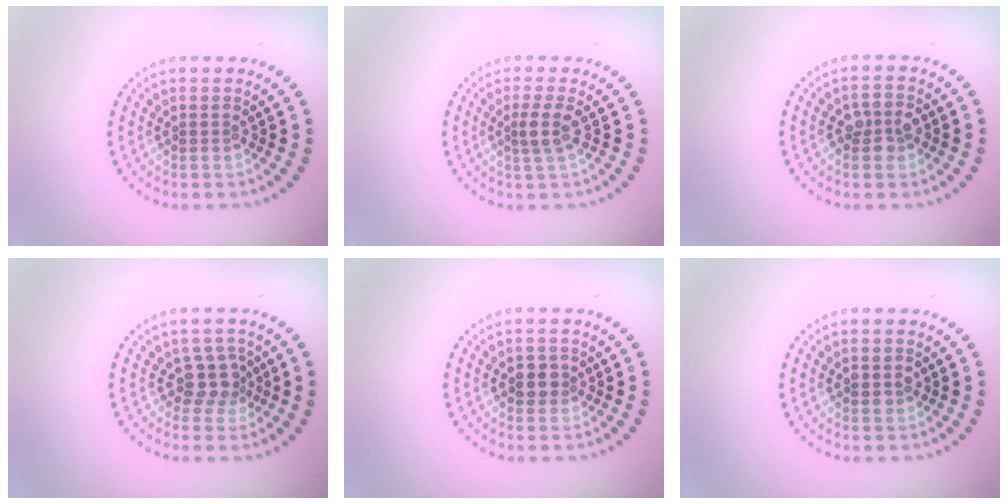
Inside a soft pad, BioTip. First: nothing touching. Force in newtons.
{"total": 1.9, "press": 1.5, "slide": 1.2}
{"total": 2.5, "press": 2.5, "slide": 0.5}
{"total": 2.3, "press": 1.8, "slide": 1.4}
{"total": 1.9, "press": 1.8, "slide": 0.5}
{"total": 1.6, "press": 1.6, "slide": 0.1}